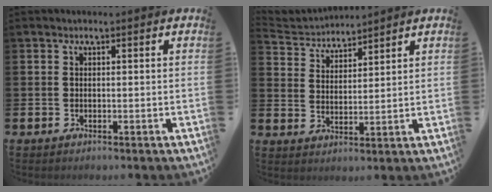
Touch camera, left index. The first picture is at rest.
{"total": 3.7, "force": [3.6, 0.8, -0.5], "torque": [-0.014, -0.024, 0.062]}